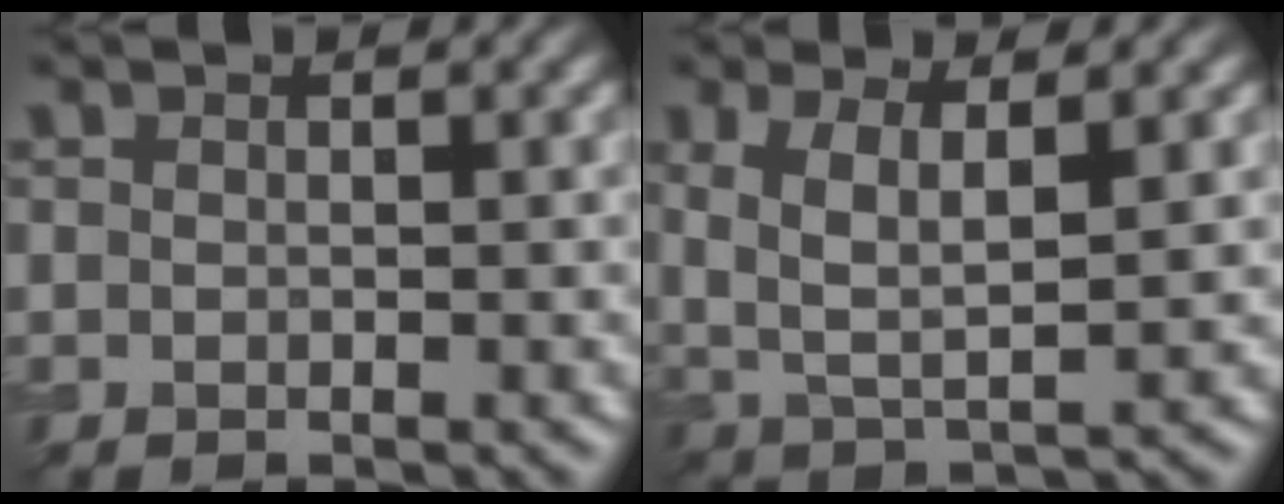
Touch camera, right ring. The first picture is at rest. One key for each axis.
{"total": 4.5, "fx": 1.4, "fy": 1.6, "fz": 4.0, "tx": -0.086, "ty": 0.003, "tz": 0.029}